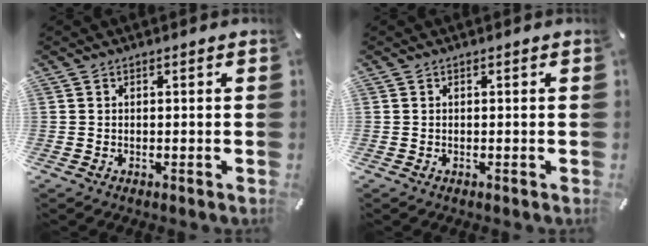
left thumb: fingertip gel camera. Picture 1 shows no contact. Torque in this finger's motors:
{"motor_torque": [0.00, 0.00, 0.00, 0.00, 0.00]}